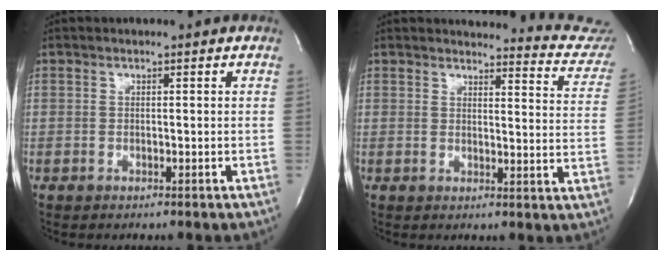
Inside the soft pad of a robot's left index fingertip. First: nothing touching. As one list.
[{"total": 12.8, "force": [12.8, 0.0, 0.5], "torque": [0.016, -0.112, 0.110]}]